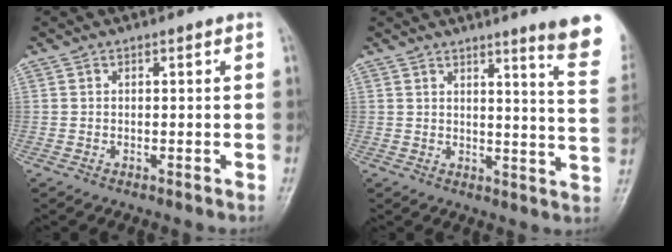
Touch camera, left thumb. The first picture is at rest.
{"total": 12.2, "force": [8.6, 0.1, 8.7], "torque": [-0.092, -0.060, 0.090]}